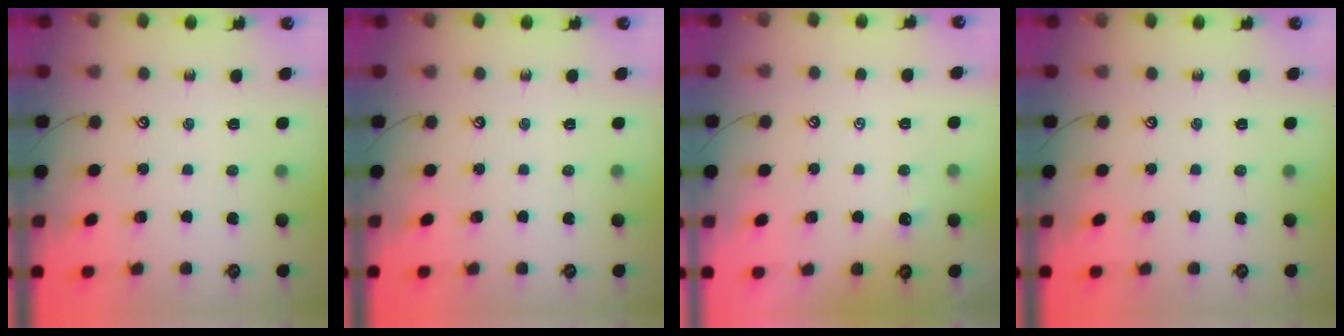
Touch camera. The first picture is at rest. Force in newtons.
{"total": 0.0}
{"total": 2.6, "press": 2.6, "slide": 0.2}
{"total": 0.0}